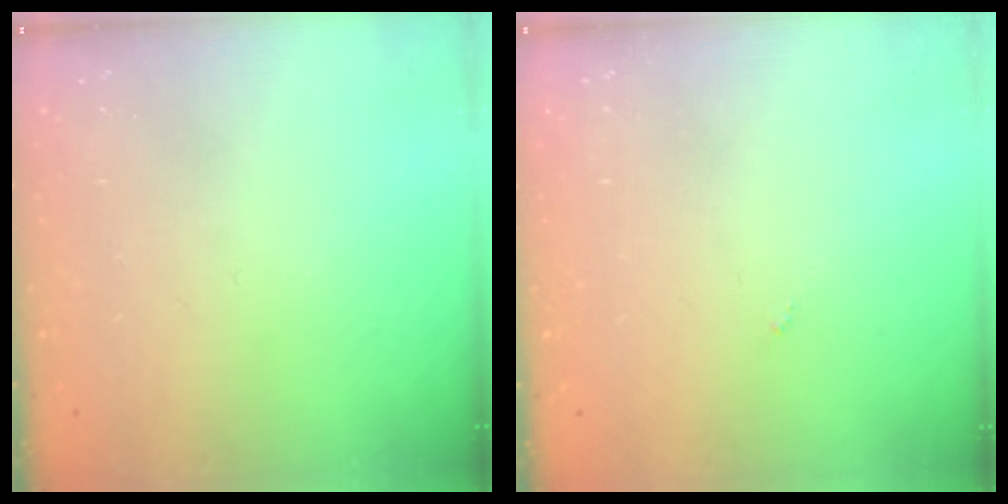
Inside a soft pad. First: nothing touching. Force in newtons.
{"total": 0.0}